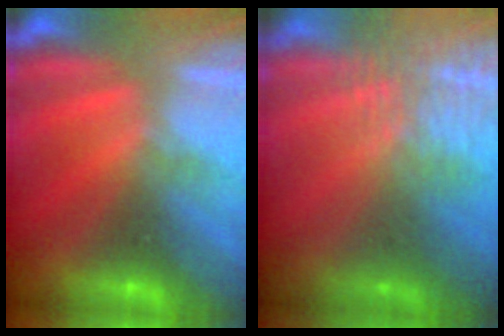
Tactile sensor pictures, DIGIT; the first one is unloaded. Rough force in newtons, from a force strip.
{"total": 3.4}